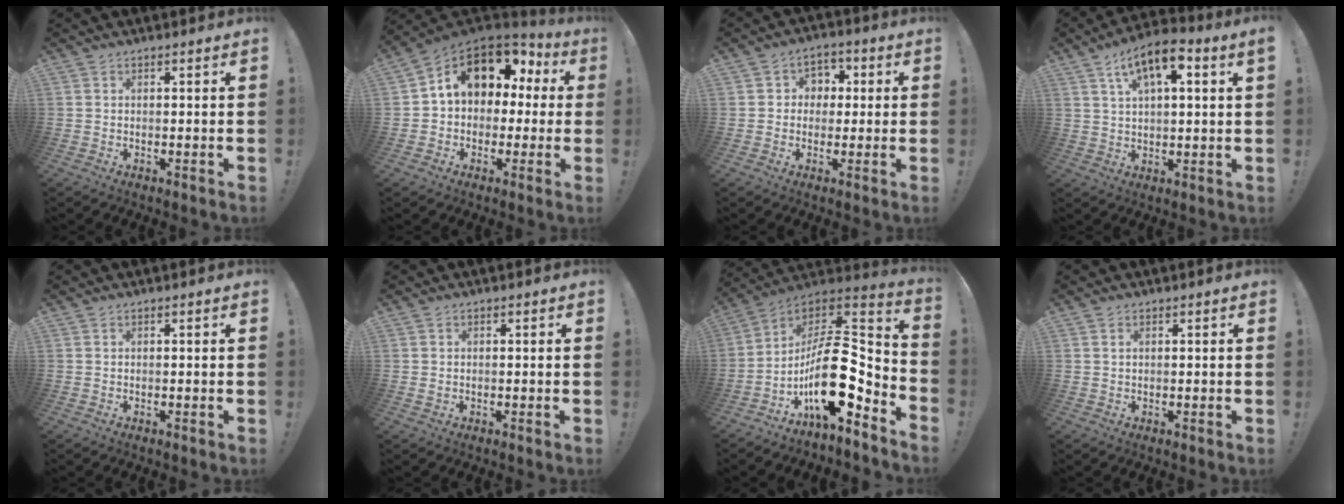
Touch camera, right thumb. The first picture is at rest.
{"total": 11.8, "force": [3.9, 8.6, 7.1], "torque": [-0.117, -0.010, 0.072]}
{"total": 5.5, "force": [-0.6, 5.2, 1.5], "torque": [-0.020, 0.013, -0.008]}
{"total": 9.2, "force": [4.1, 3.4, 7.5], "torque": [-0.115, -0.011, 0.071]}
{"total": 0.0}
{"total": 0.6, "force": [0.2, 0.5, 0.4], "torque": [-0.008, 0.003, 0.002]}
{"total": 23.3, "force": [-4.3, 13.2, 18.7], "torque": [-0.315, 0.021, -0.059]}
{"total": 0.8, "force": [0.4, 0.5, 0.5], "torque": [-0.011, 0.002, 0.007]}